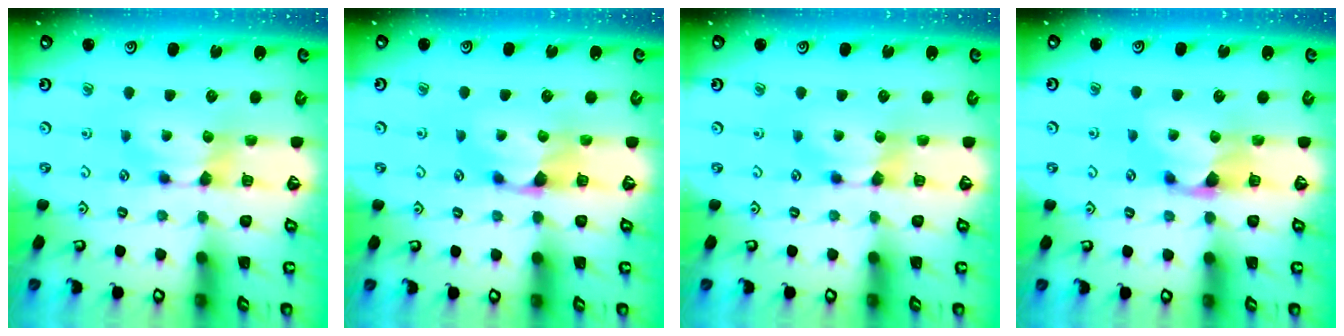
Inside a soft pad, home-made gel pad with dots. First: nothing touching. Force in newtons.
{"total": 1.2, "press": 0.8, "slide": 0.9}
{"total": 0.0}
{"total": 0.7, "press": 0.4, "slide": 0.6}